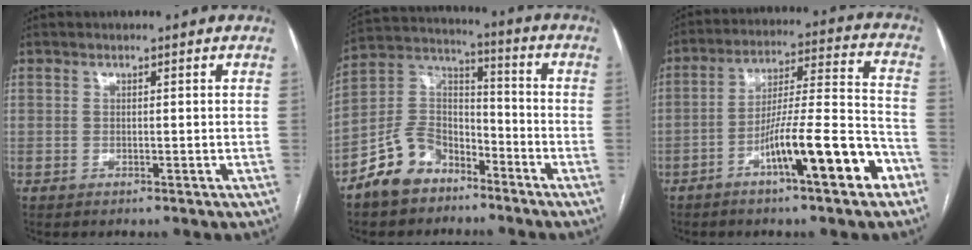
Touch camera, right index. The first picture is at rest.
{"total": 10.8, "force": [-7.4, 6.8, 3.9], "torque": [-0.081, 0.033, -0.140]}
{"total": 14.2, "force": [-7.2, 1.4, 12.1], "torque": [-0.195, 0.013, -0.115]}